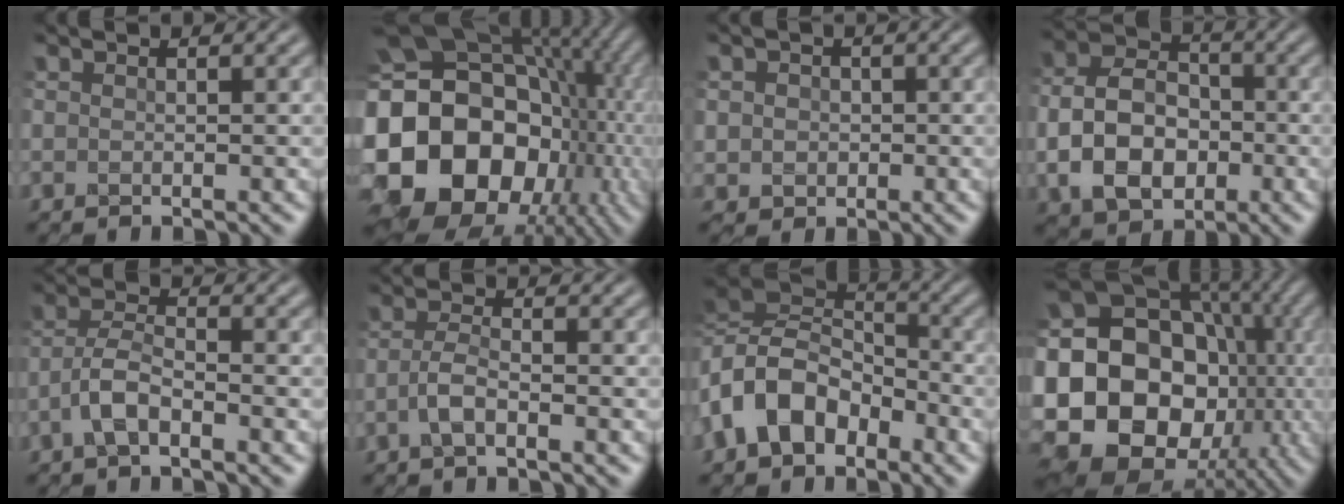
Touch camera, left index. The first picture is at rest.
{"total": 20.9, "force": [-2.1, 17.0, 11.8], "torque": [-0.234, -0.018, -0.052]}
{"total": 3.1, "force": [0.5, 3.0, 0.8], "torque": [0.010, 0.015, -0.017]}
{"total": 7.7, "force": [-1.9, 5.6, 4.9], "torque": [-0.095, 0.003, -0.044]}
{"total": 2.9, "force": [-1.7, 1.0, 2.2], "torque": [-0.042, 0.012, -0.041]}
{"total": 2.0, "force": [-1.0, 0.6, 1.7], "torque": [-0.039, 0.006, -0.027]}
{"total": 8.3, "force": [-2.5, 5.8, 5.5], "torque": [-0.104, 0.015, -0.064]}
{"total": 22.7, "force": [-2.4, 19.2, 11.8], "torque": [-0.206, 0.008, -0.073]}